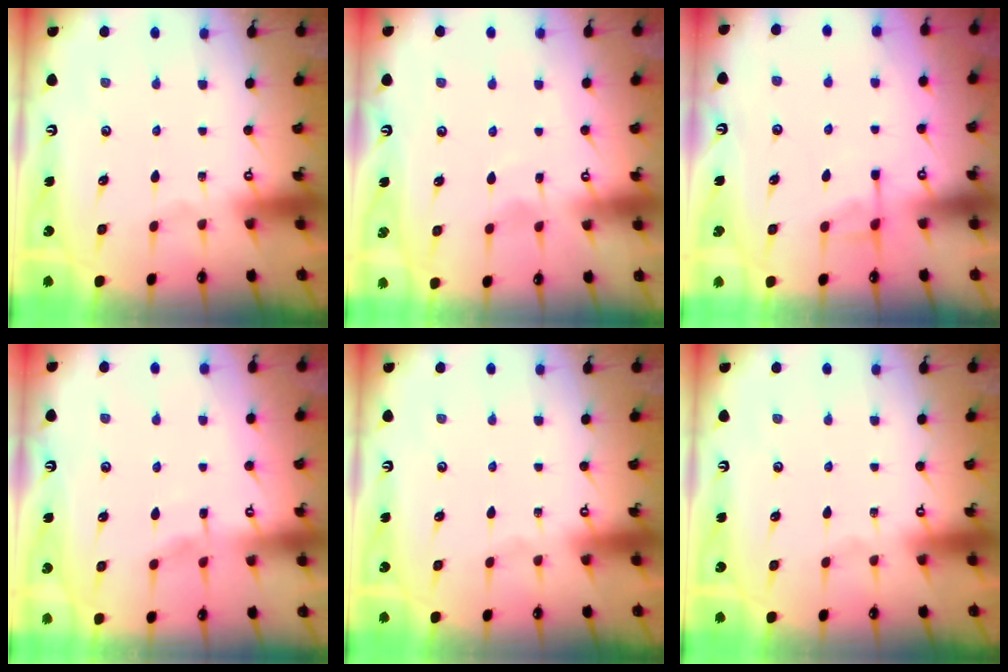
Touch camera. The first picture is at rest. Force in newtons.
{"total": 3.5, "press": 3.4, "slide": 0.5}
{"total": 4.5, "press": 4.4, "slide": 0.7}
{"total": 3.0, "press": 3.0, "slide": 0.5}
{"total": 0.0}
{"total": 0.0}